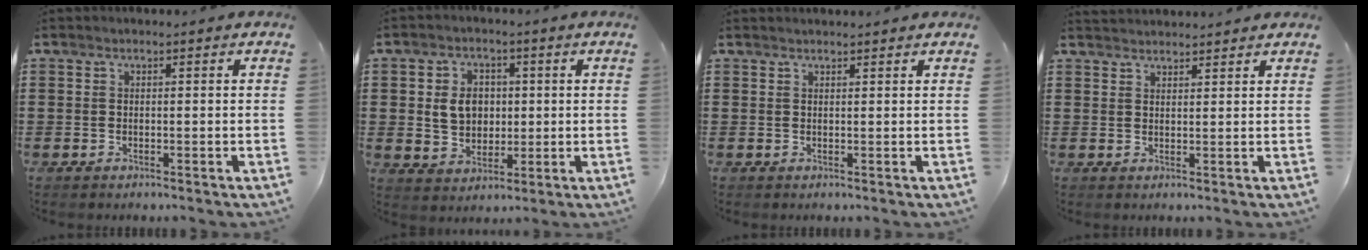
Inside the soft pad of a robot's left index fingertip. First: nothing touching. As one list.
[{"total": 5.8, "force": [0.7, 4.7, 3.4], "torque": [-0.071, 0.012, 0.009]}, {"total": 0.8, "force": [0.7, -0.1, 0.1], "torque": [-0.003, -0.002, 0.015]}, {"total": 1.8, "force": [1.8, 0.0, -0.2], "torque": [-0.002, 0.000, 0.036]}]